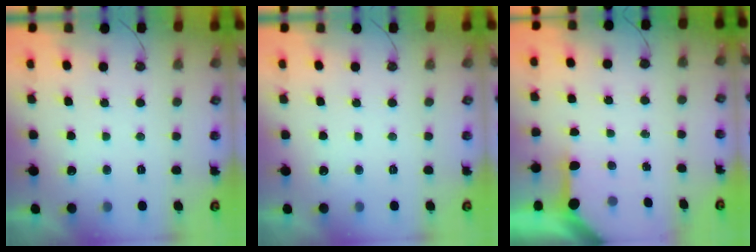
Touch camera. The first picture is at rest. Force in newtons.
{"total": 0.0}
{"total": 3.4, "press": 3.4, "slide": 0.4}